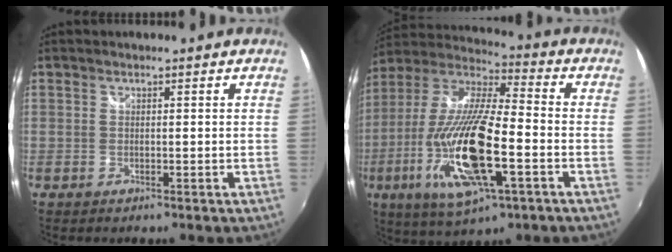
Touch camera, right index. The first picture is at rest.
{"total": 23.0, "force": [-7.3, 6.4, 20.9], "torque": [-0.417, -0.039, -0.135]}